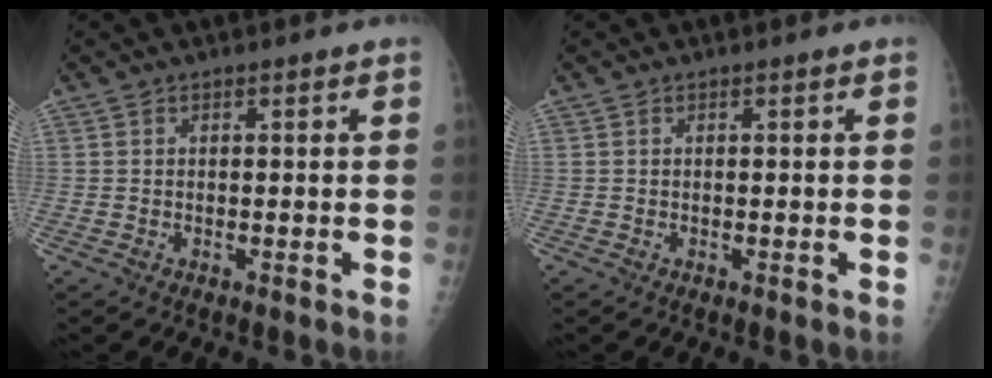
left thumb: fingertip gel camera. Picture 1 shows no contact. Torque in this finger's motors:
{"motor_torque": [0.00, 0.00, 0.00, 0.00, 0.00]}